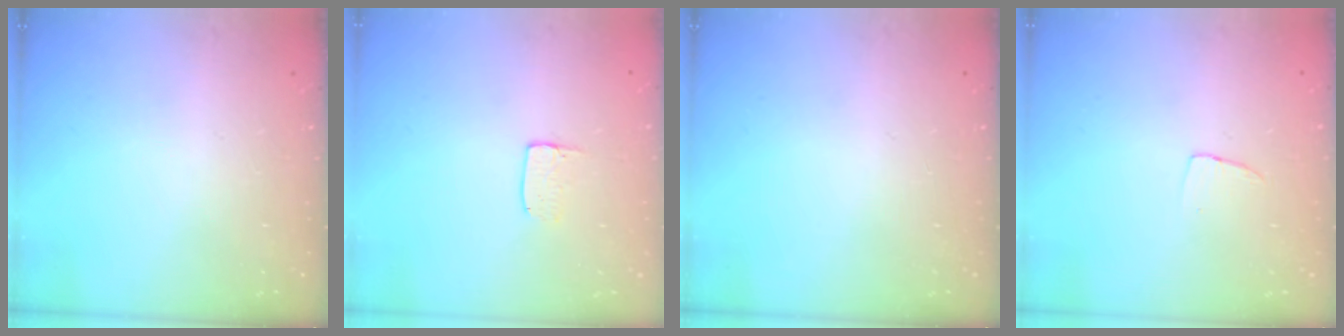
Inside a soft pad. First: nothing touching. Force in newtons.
{"total": 4.1, "press": 4.1, "slide": 0.3}
{"total": 0.0}
{"total": 2.9, "press": 2.9, "slide": 0.1}